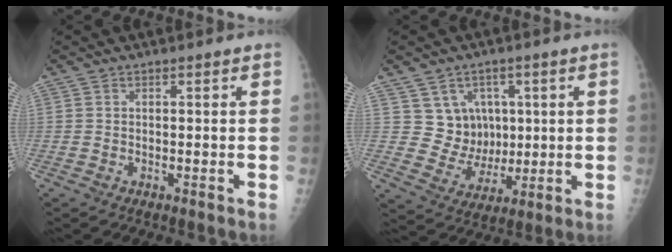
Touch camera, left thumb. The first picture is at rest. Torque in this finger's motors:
{"motor_torque": [0.54, 0.43, -0.07, -0.10, 0.05]}